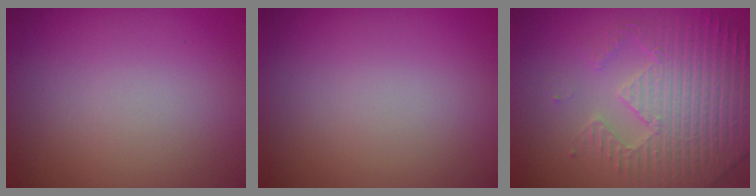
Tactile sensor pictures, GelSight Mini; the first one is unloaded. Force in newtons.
{"total": 0.0}
{"total": 4.8, "press": 4.4, "slide": 1.9}